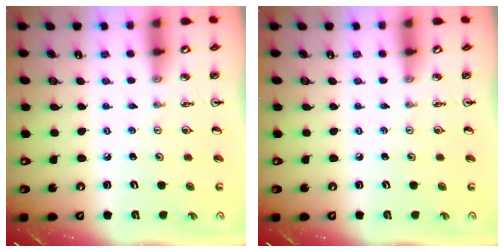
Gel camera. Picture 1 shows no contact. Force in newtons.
{"total": 0.0}